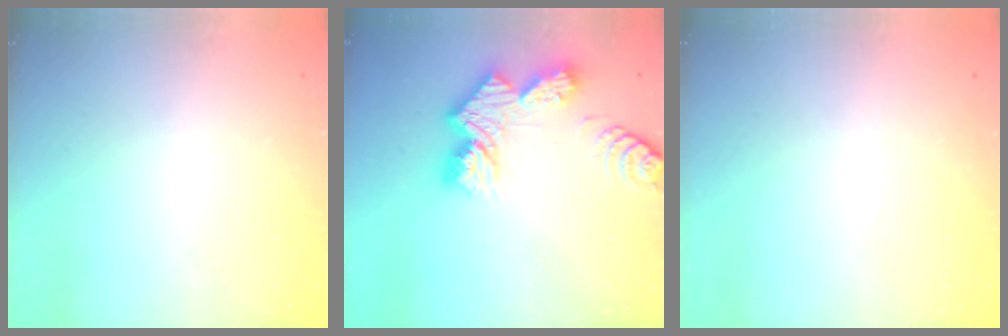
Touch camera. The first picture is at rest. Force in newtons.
{"total": 11.9, "press": 11.8, "slide": 1.0}
{"total": 0.0}